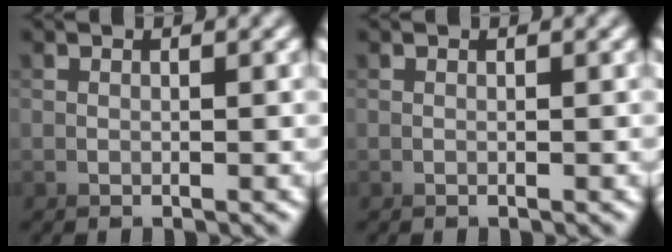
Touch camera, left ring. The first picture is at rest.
{"total": 0.0}